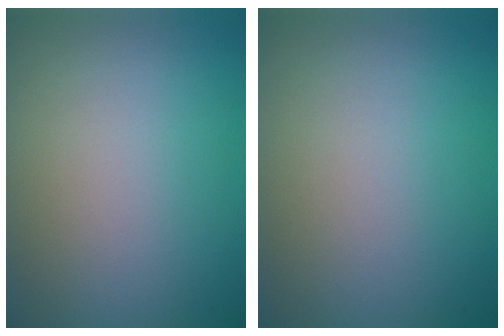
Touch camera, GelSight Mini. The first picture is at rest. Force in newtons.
{"total": 0.0}